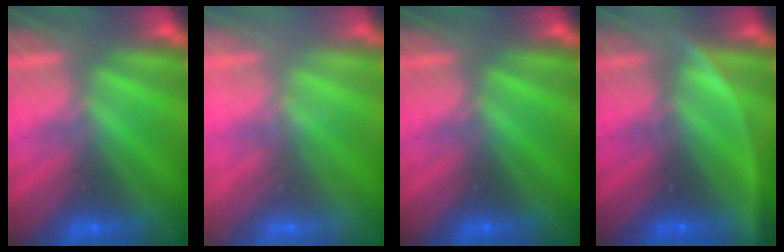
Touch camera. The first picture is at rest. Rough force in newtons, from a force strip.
{"total": 2.2}
{"total": 0.0}
{"total": 3.0}